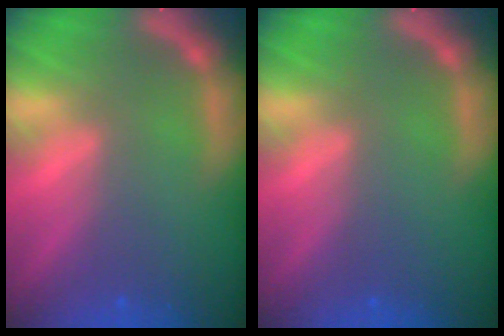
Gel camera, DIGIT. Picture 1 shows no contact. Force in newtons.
{"total": 0.0}